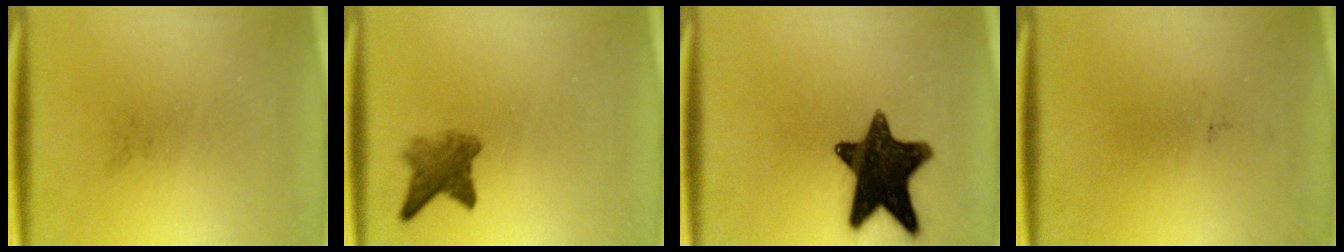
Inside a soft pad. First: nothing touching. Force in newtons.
{"total": 3.9}
{"total": 15.2}
{"total": 0.0}